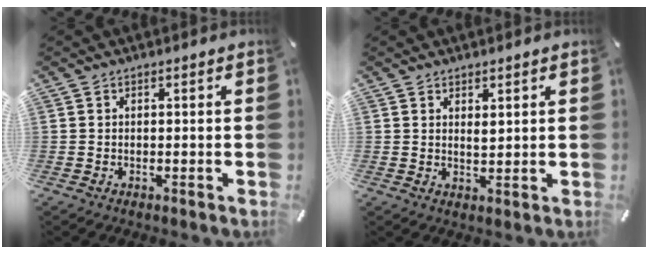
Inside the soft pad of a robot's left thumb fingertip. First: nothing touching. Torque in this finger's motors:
{"motor_torque": [0.11, -0.23, 0.09, 0.02, 0.00]}